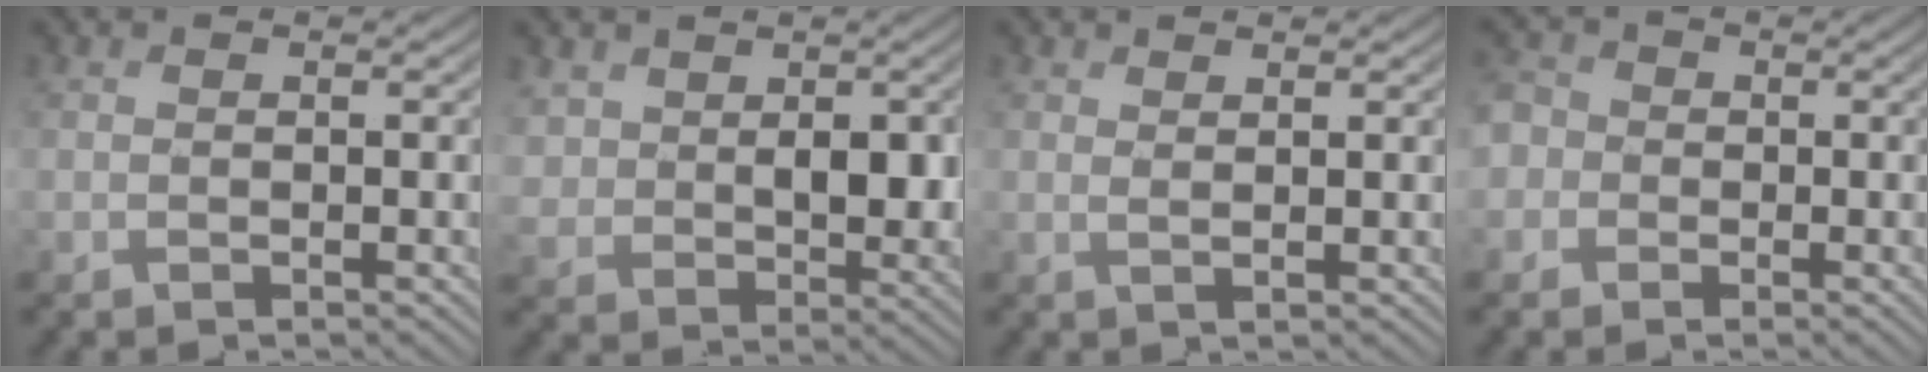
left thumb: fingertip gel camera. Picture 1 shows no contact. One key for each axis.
{"total": 6.9, "fx": 2.4, "fy": 5.2, "fz": 3.9, "tx": -0.095, "ty": -0.023, "tz": 0.048}
{"total": 1.4, "fx": 1.0, "fy": 0.2, "fz": 1.0, "tx": -0.022, "ty": 0.001, "tz": 0.015}
{"total": 4.4, "fx": -0.5, "fy": 4.2, "fz": 1.1, "tx": -0.036, "ty": 0.009, "tz": -0.037}